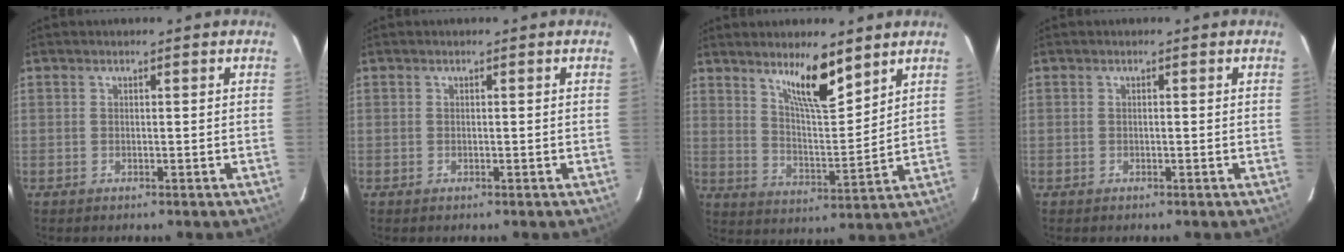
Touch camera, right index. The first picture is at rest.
{"total": 0.0}
{"total": 9.1, "force": [6.3, 1.4, 6.5], "torque": [-0.114, -0.011, 0.115]}
{"total": 0.0}